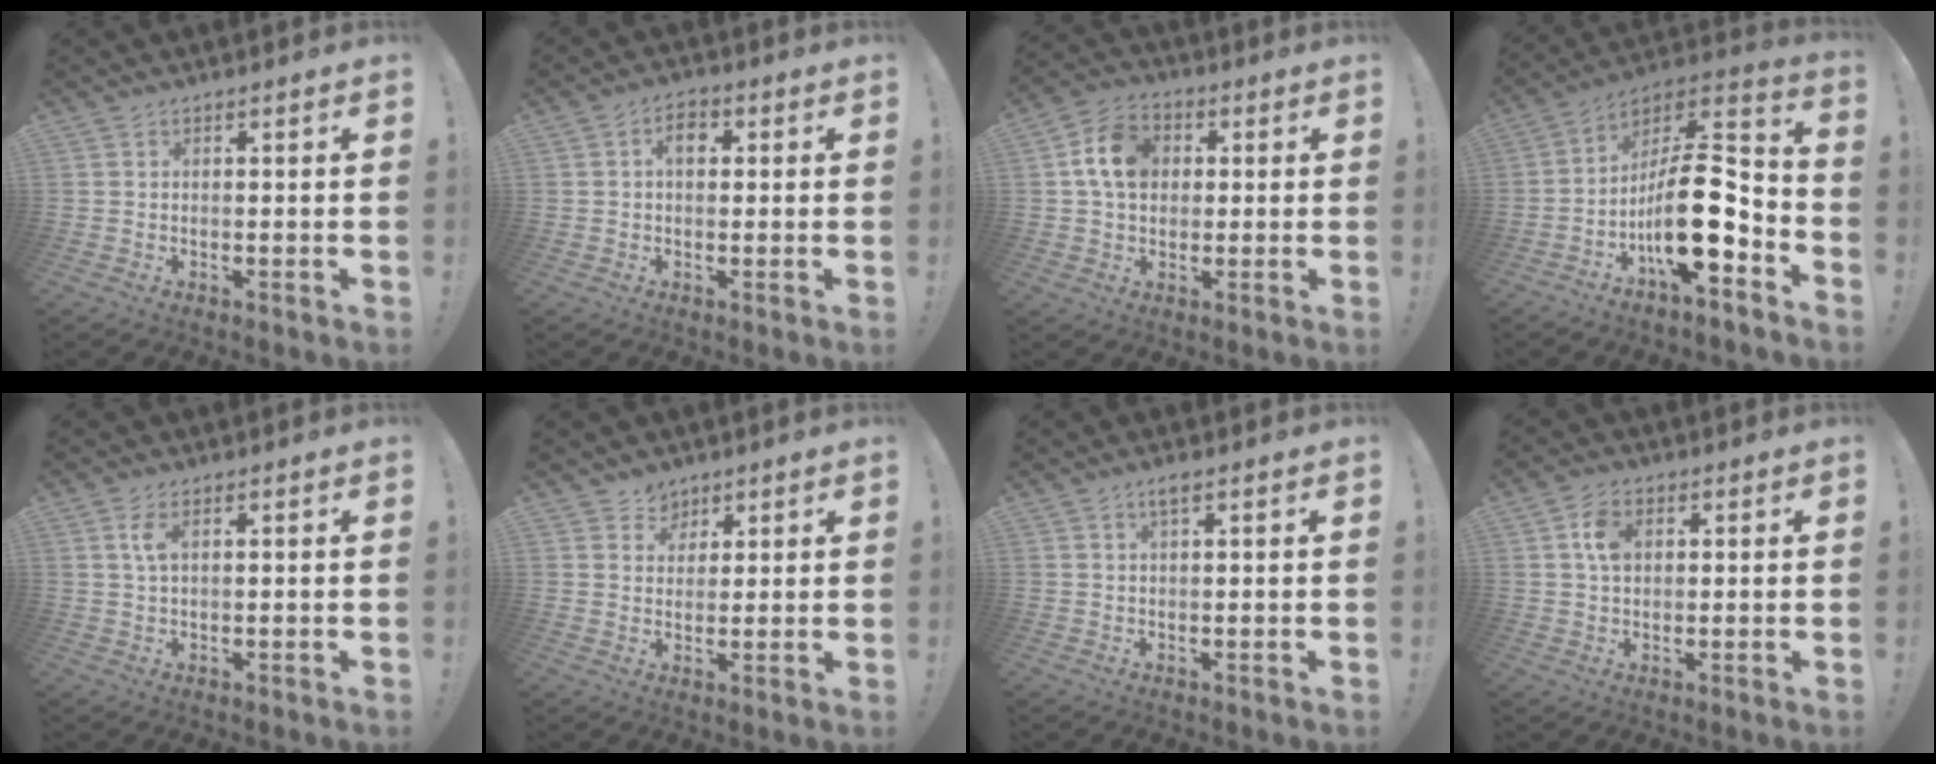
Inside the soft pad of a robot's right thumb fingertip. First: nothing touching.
{"total": 4.5, "force": [1.0, 2.9, 3.3], "torque": [-0.048, 0.005, 0.012]}
{"total": 11.5, "force": [2.2, 8.9, 6.9], "torque": [-0.123, 0.017, 0.047]}
{"total": 19.3, "force": [-5.8, 7.0, 17.0], "torque": [-0.299, 0.025, -0.093]}
{"total": 3.5, "force": [1.1, 1.3, 3.0], "torque": [-0.050, -0.001, 0.016]}
{"total": 4.4, "force": [2.9, 3.3, -0.3], "torque": [0.012, -0.025, 0.054]}
{"total": 2.0, "force": [1.1, 0.1, 1.7], "torque": [-0.034, -0.001, 0.018]}
{"total": 6.1, "force": [1.5, 4.2, 4.1], "torque": [-0.061, 0.004, 0.026]}